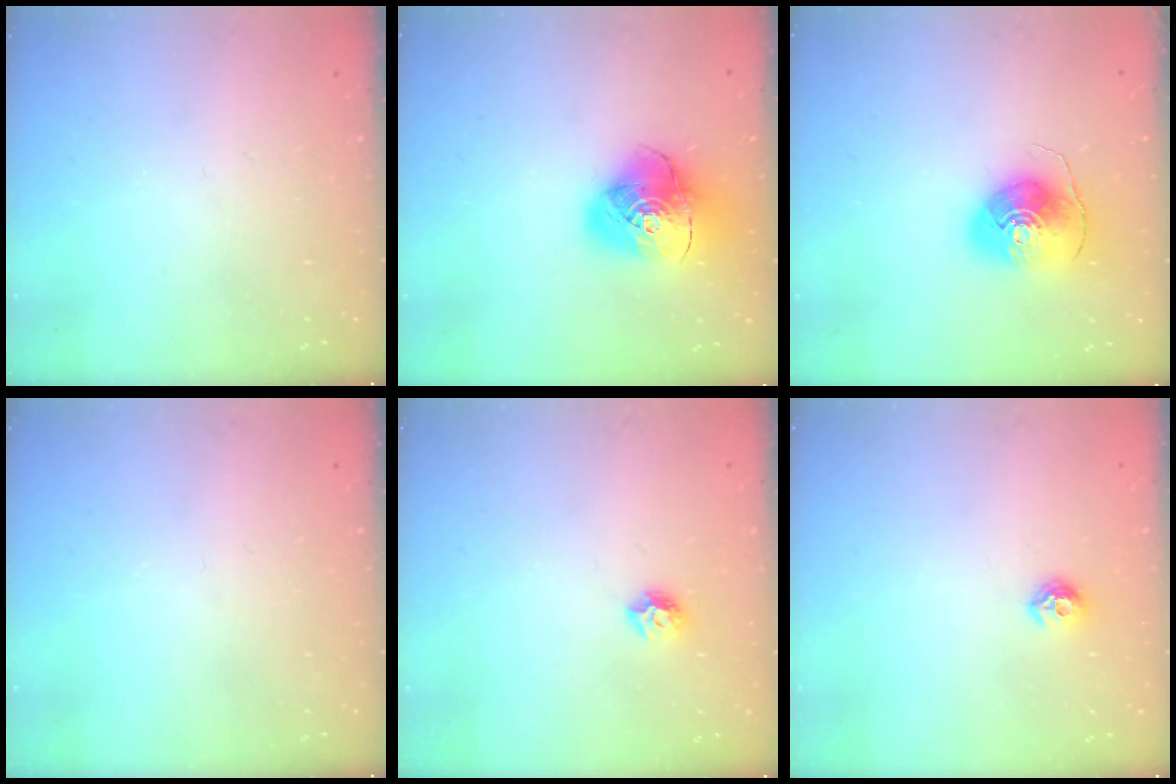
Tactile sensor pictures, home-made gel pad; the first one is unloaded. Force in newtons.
{"total": 15.3, "press": 15.2, "slide": 1.8}
{"total": 10.0, "press": 9.9, "slide": 1.4}
{"total": 0.0}
{"total": 6.7, "press": 6.7, "slide": 0.8}
{"total": 6.5, "press": 6.5, "slide": 0.7}